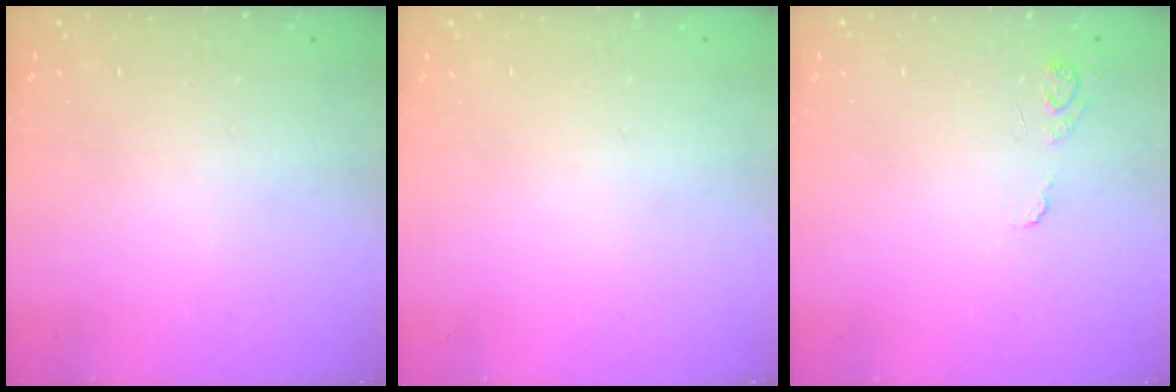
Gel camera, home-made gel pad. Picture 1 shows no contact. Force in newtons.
{"total": 0.0}
{"total": 7.2, "press": 7.2, "slide": 0.7}